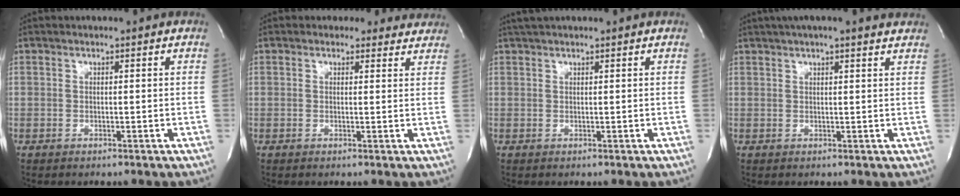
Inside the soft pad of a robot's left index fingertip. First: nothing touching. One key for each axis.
{"total": 5.3, "fx": 4.7, "fy": 2.6, "fz": 0.0, "tx": 0.021, "ty": 0.005, "tz": 0.034}
{"total": 2.4, "fx": 2.1, "fy": 0.1, "fz": 1.1, "tx": -0.018, "ty": 0.022, "tz": 0.038}
{"total": 9.9, "fx": 8.4, "fy": 1.2, "fz": 5.1, "tx": -0.079, "ty": 0.031, "tz": 0.101}